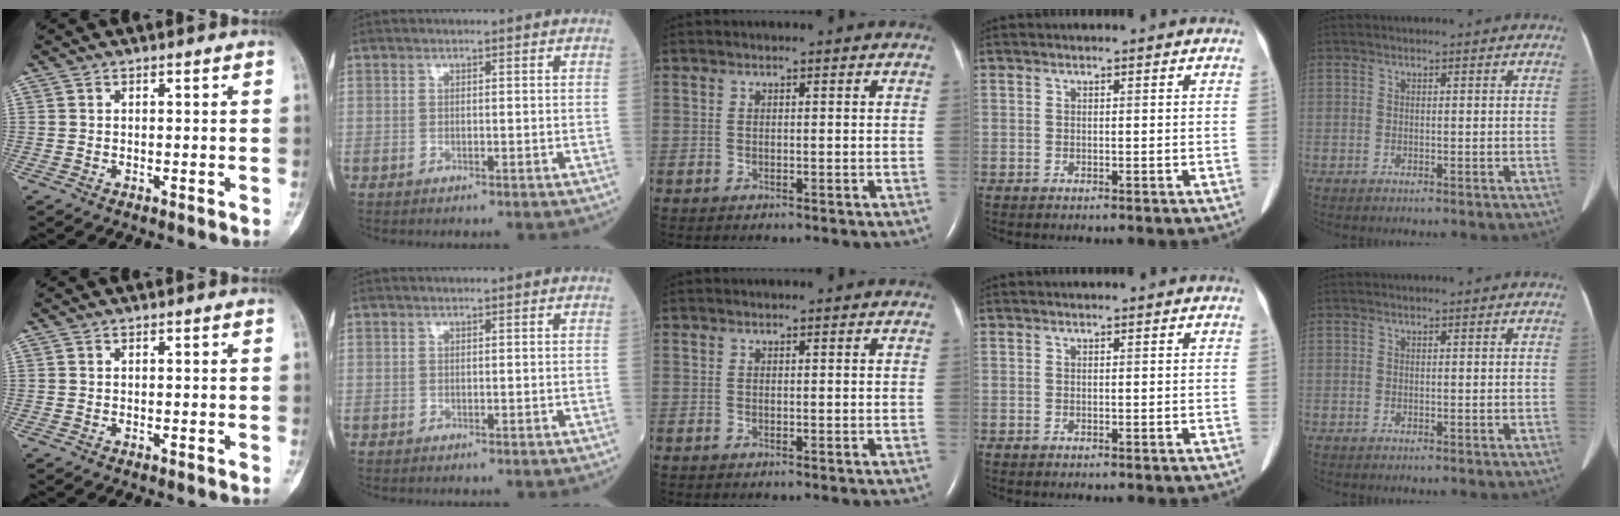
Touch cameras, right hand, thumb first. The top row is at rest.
{}